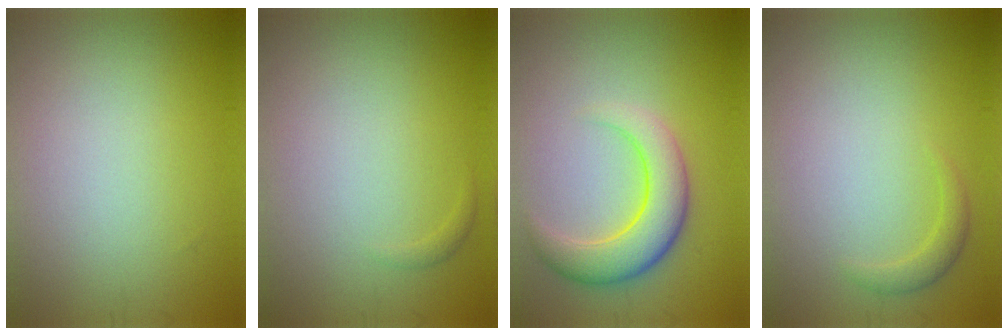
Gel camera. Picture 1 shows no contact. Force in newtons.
{"total": 0.5, "press": 0.5, "slide": 0.1}
{"total": 5.3, "press": 5.3, "slide": 0.1}
{"total": 1.3, "press": 1.3, "slide": 0.2}